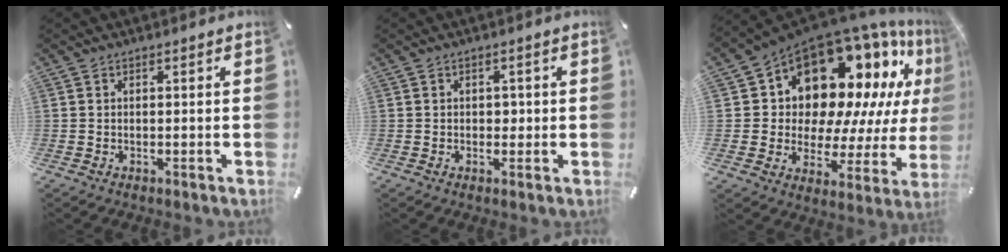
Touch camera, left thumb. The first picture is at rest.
{"total": 1.4, "force": [-0.1, 1.3, 0.5], "torque": [-0.004, 0.003, -0.007]}
{"total": 18.1, "force": [11.1, 11.1, 8.9], "torque": [-0.130, -0.106, 0.198]}